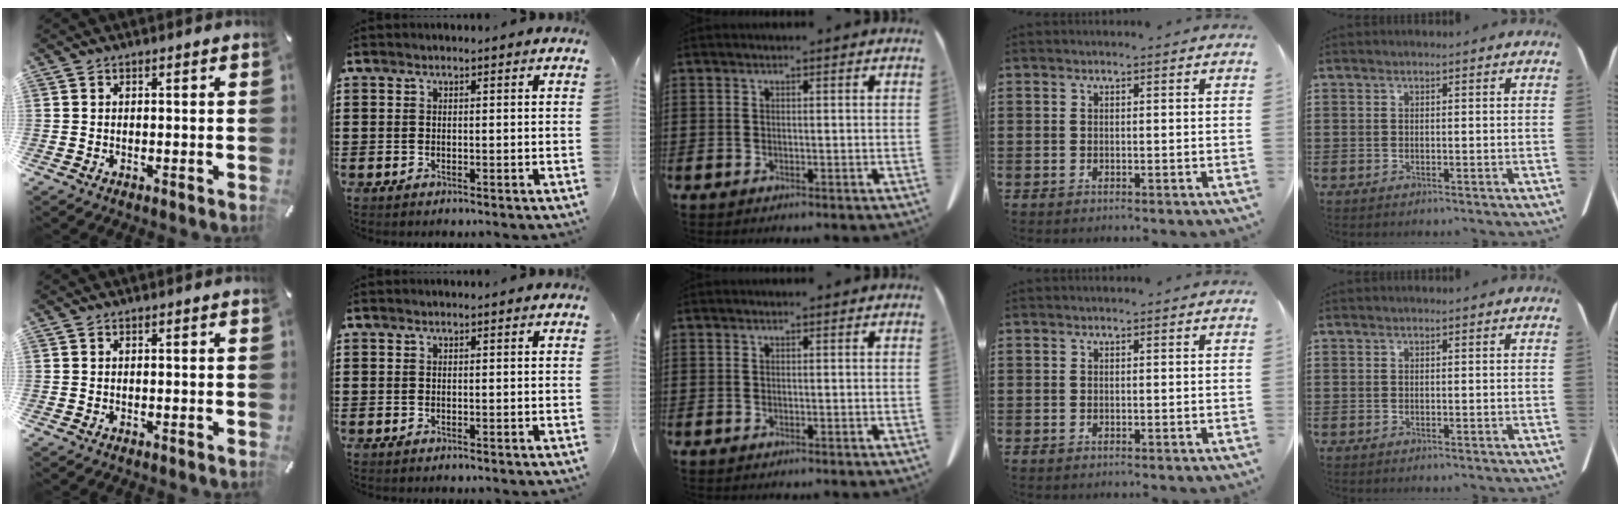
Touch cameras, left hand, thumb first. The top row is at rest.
{}